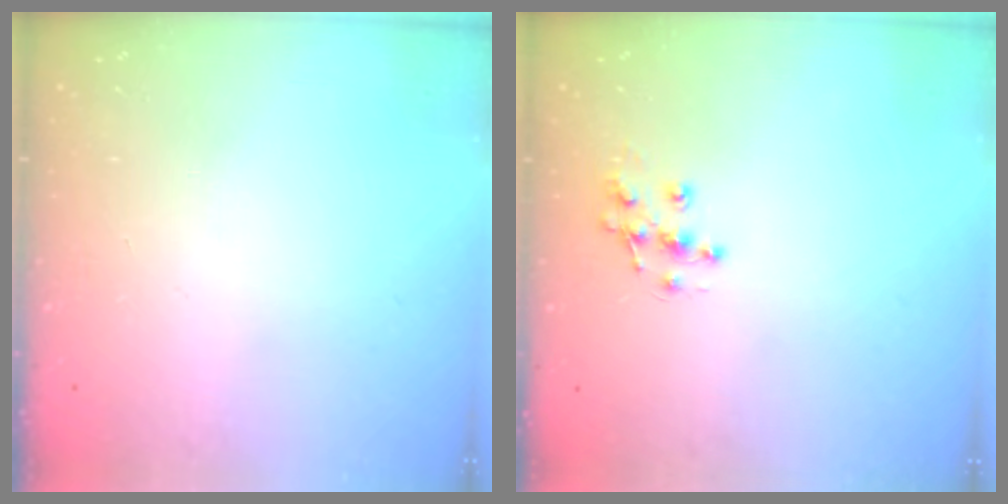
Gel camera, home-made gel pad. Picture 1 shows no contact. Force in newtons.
{"total": 8.5, "press": 8.4, "slide": 0.6}